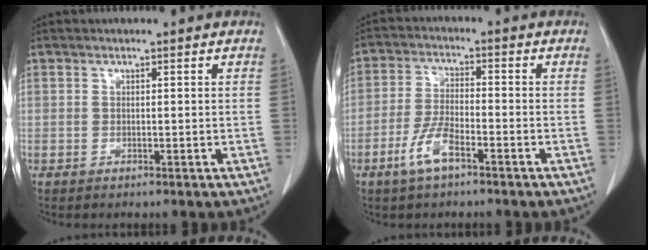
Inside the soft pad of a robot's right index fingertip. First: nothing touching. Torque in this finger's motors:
{"motor_torque": [0.58, -0.55, 0.21, 0.05]}